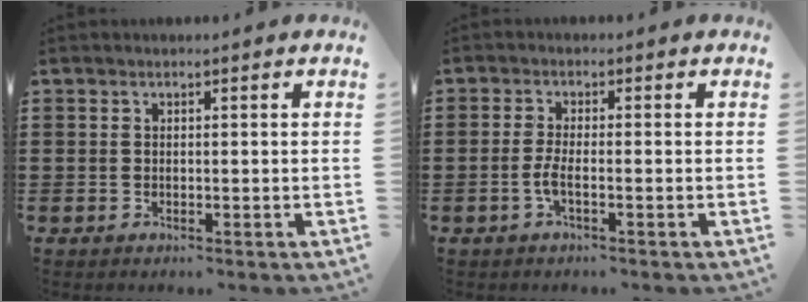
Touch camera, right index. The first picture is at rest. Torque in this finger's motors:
{"motor_torque": [0.59, 1.55, 0.08, 0.02]}